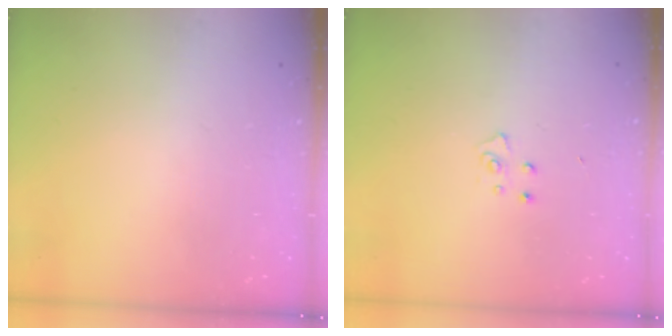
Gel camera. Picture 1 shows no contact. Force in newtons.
{"total": 3.9, "press": 3.9, "slide": 0.3}